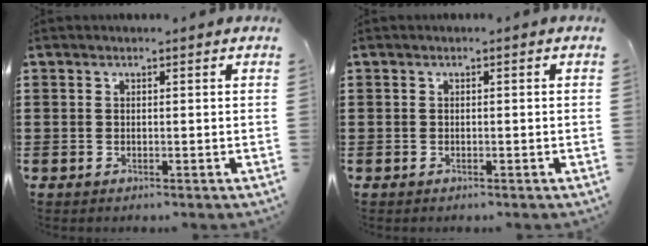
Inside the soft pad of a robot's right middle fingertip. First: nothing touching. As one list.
[{"total": 0.0}]